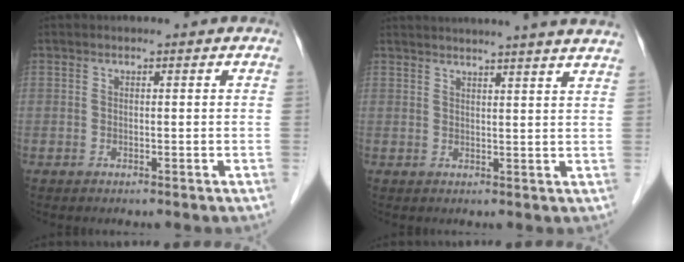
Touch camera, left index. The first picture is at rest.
{"total": 18.5, "force": [17.1, -0.9, 7.0], "torque": [-0.111, -0.010, 0.207]}